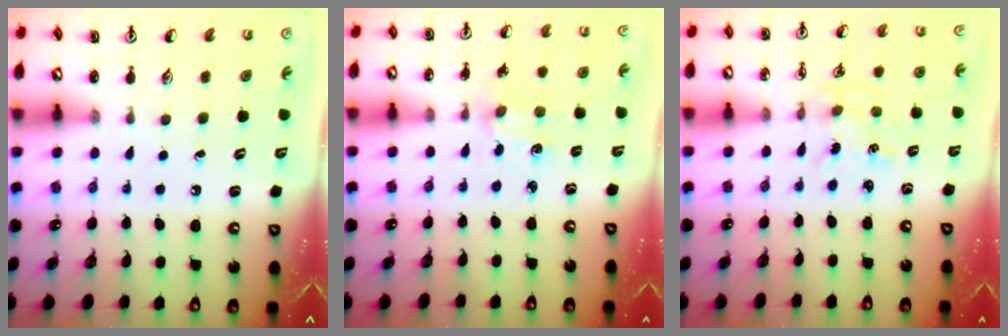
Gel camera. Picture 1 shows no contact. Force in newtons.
{"total": 1.8, "press": 1.8, "slide": 0.3}
{"total": 0.8, "press": 0.8, "slide": 0.2}